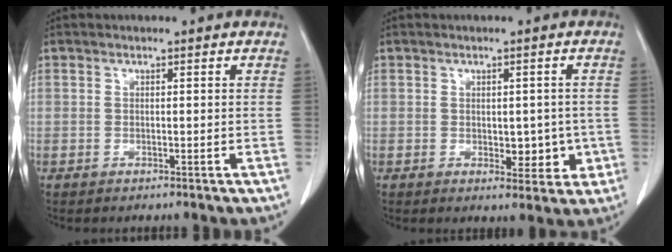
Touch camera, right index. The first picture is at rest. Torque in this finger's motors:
{"motor_torque": [0.08, 0.24, 0.08, 0.02]}